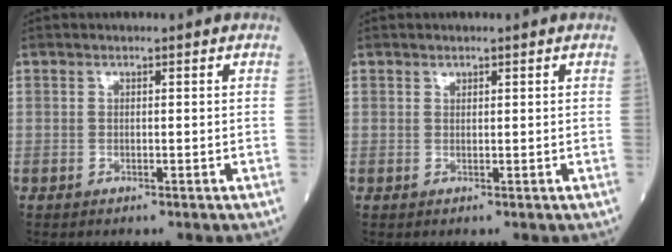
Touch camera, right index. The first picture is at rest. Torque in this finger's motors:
{"motor_torque": [-0.06, 0.04, -0.07, 0.01]}